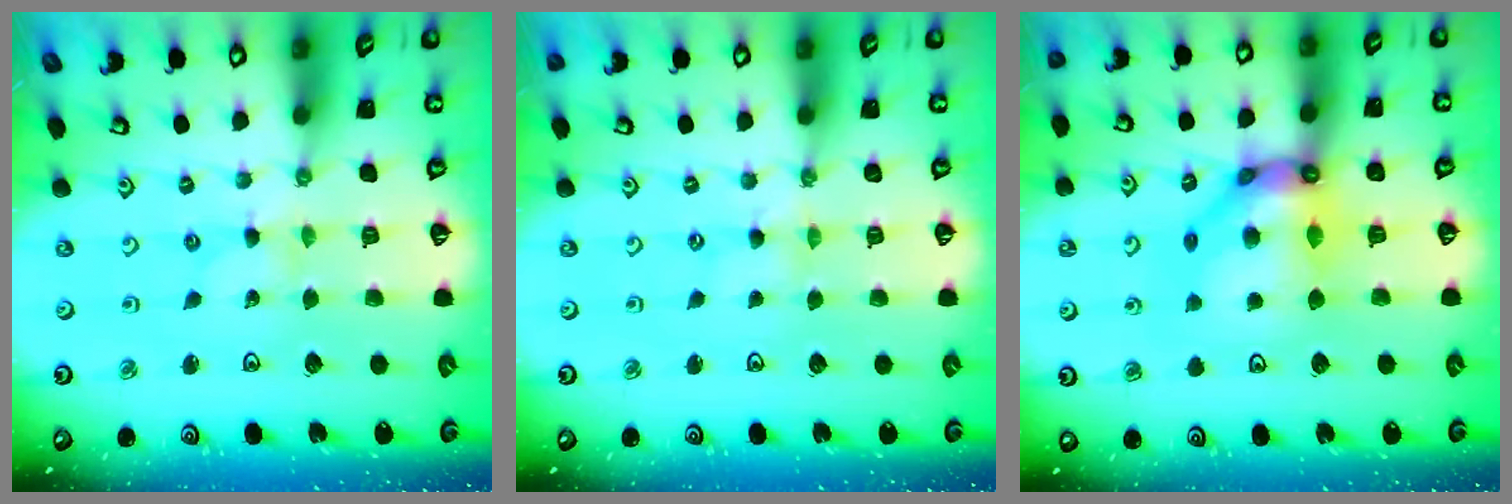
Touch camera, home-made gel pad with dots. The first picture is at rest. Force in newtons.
{"total": 0.0}
{"total": 13.9, "press": 13.8, "slide": 1.4}